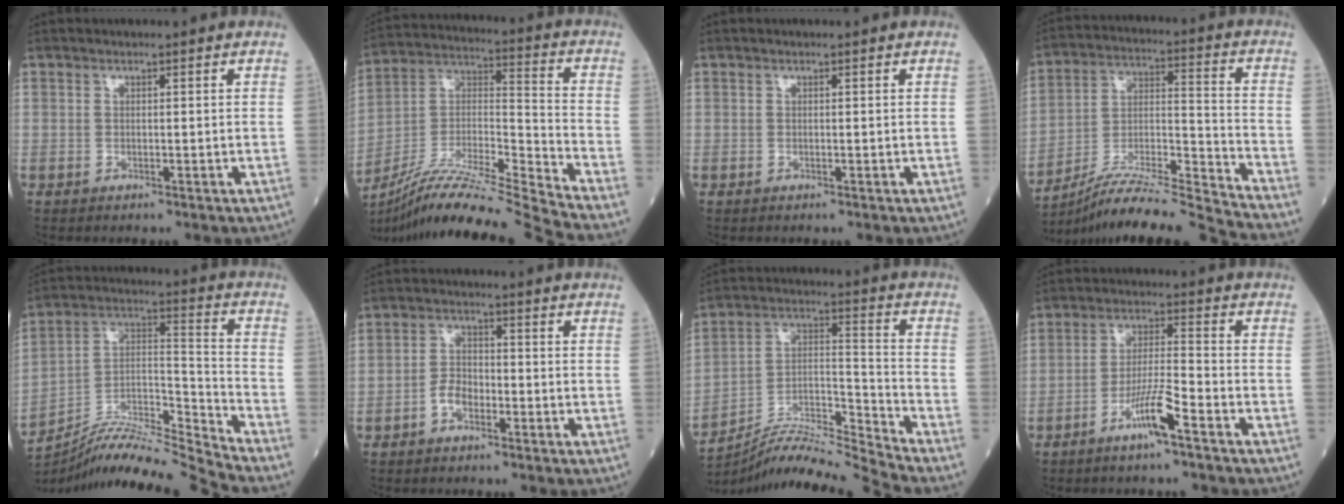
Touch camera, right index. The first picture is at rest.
{"total": 21.0, "force": [-18.9, -2.7, 8.7], "torque": [-0.178, -0.006, -0.333]}
{"total": 0.0}
{"total": 18.6, "force": [-17.2, -2.4, 6.6], "torque": [-0.125, -0.005, -0.300]}
{"total": 15.8, "force": [-14.9, -2.1, 4.6], "torque": [-0.078, 0.035, -0.269]}
{"total": 3.7, "force": [-1.9, 2.1, 2.4], "torque": [-0.046, 0.011, -0.039]}
{"total": 13.6, "force": [-13.1, -2.6, 2.8], "torque": [-0.047, 0.031, -0.239]}
{"total": 6.8, "force": [-4.1, 0.1, 5.4], "torque": [-0.107, -0.001, -0.079]}